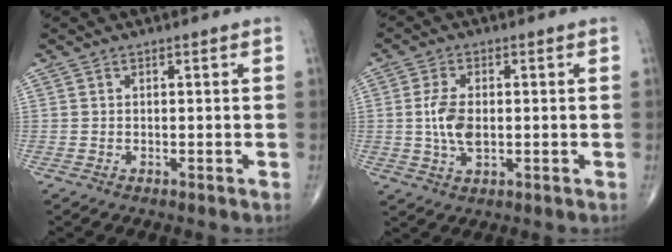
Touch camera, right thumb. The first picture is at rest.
{"total": 6.2, "force": [-0.1, 3.3, 5.3], "torque": [-0.110, -0.002, -0.002]}